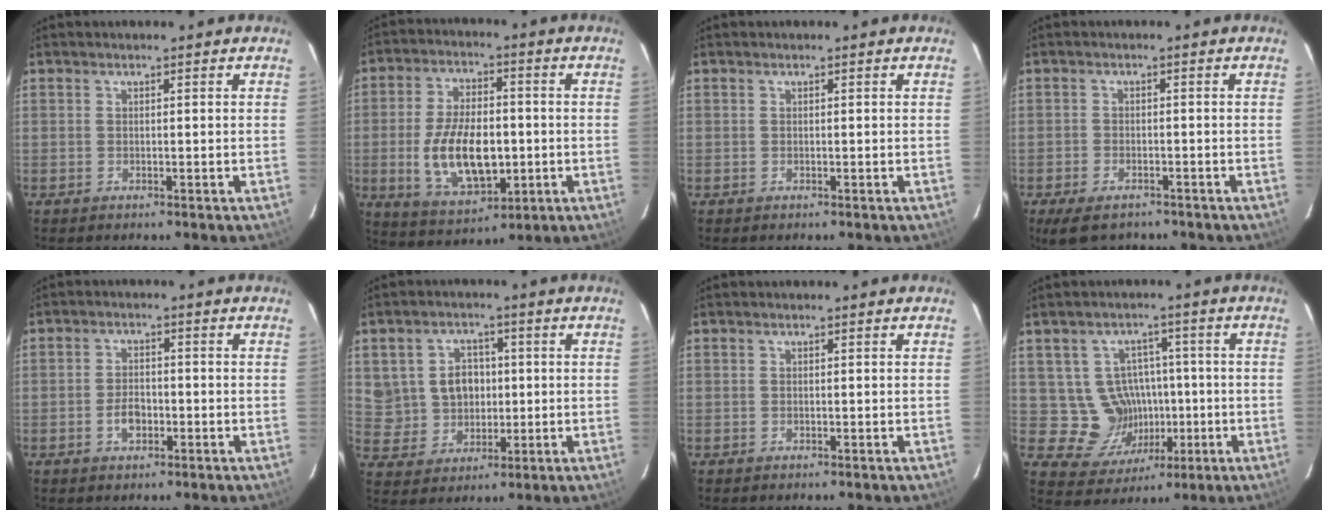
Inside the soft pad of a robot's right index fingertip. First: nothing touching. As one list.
[{"total": 14.5, "force": [-2.3, 7.4, 12.3], "torque": [-0.241, -0.003, -0.025]}, {"total": 0.0}, {"total": 6.5, "force": [-4.9, 3.2, 2.9], "torque": [-0.073, -0.014, -0.077]}, {"total": 3.7, "force": [-1.4, 2.4, 2.5], "torque": [-0.048, 0.003, -0.022]}, {"total": 9.1, "force": [1.4, 8.3, 3.3], "torque": [-0.084, 0.022, 0.042]}, {"total": 0.0}, {"total": 9.7, "force": [-0.6, 9.4, 2.6], "torque": [-0.064, 0.024, 0.013]}]